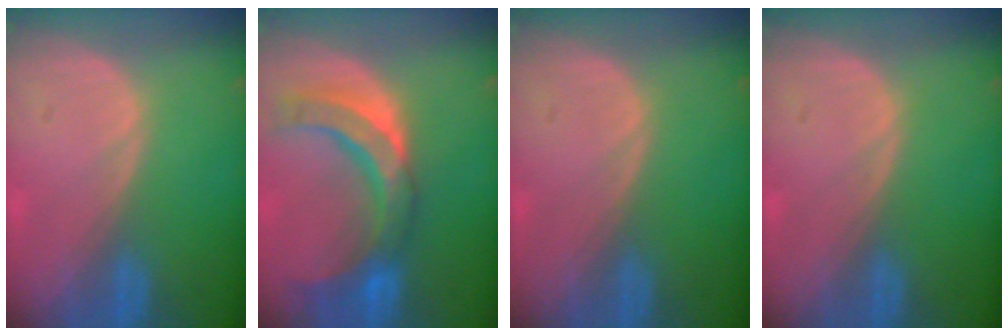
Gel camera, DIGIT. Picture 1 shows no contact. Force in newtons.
{"total": 10.1, "press": 9.4, "slide": 3.9}
{"total": 0.0}
{"total": 0.0}